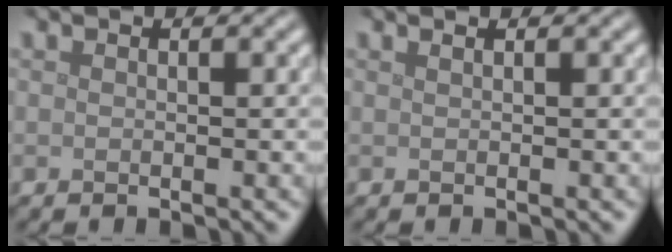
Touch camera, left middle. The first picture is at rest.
{"total": 0.7, "force": [0.4, 0.3, 0.5], "torque": [-0.006, -0.003, 0.002]}